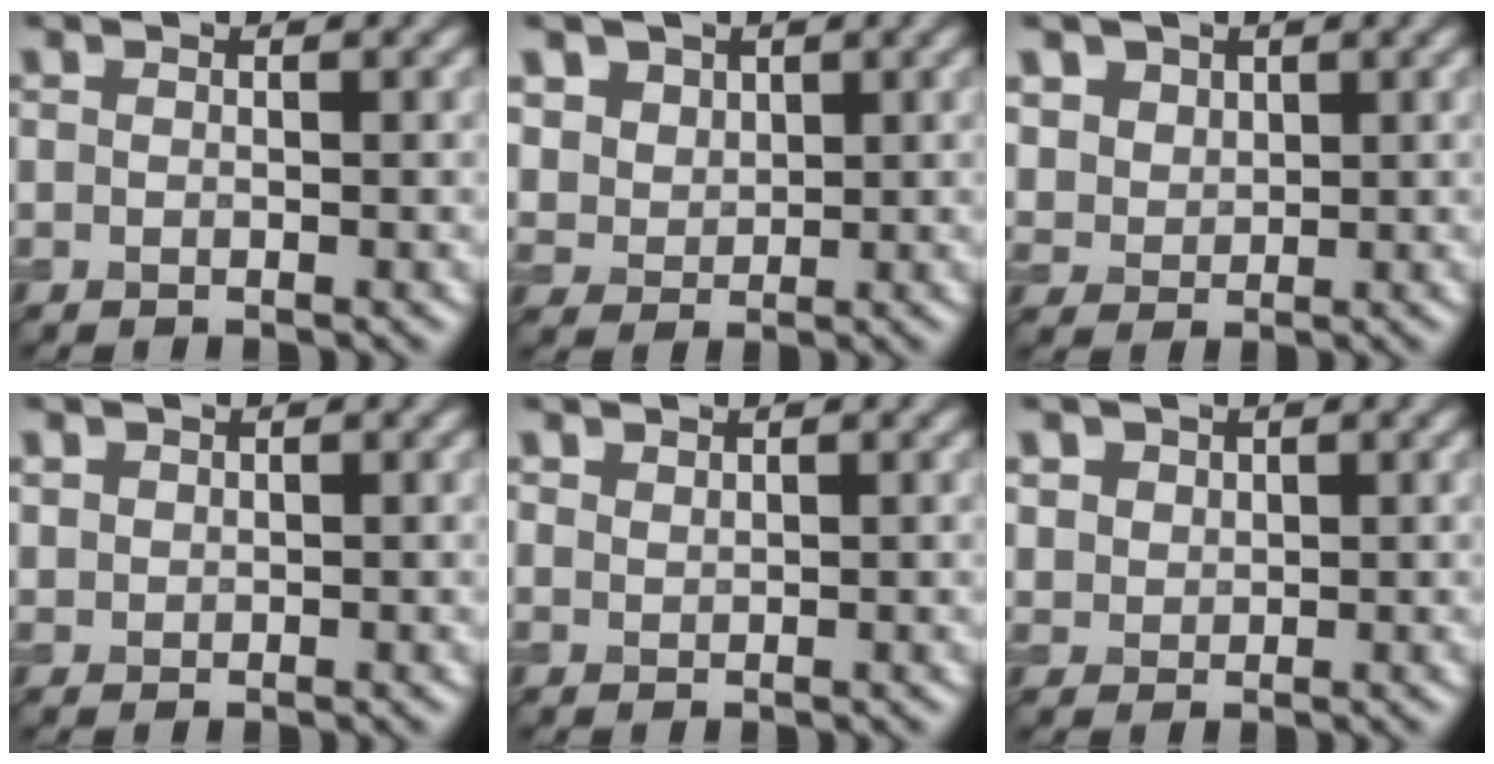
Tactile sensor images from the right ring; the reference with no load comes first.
{"total": 4.5, "force": [2.5, 3.4, 1.6], "torque": [-0.064, -0.003, 0.058]}
{"total": 4.1, "force": [2.3, 3.0, 1.4], "torque": [-0.063, 0.000, 0.056]}
{"total": 1.1, "force": [0.6, 0.9, 0.2], "torque": [-0.005, -0.002, 0.017]}
{"total": 1.1, "force": [0.9, 0.4, 0.2], "torque": [-0.009, 0.000, 0.022]}
{"total": 3.1, "force": [1.7, 2.3, 1.2], "torque": [-0.045, 0.004, 0.042]}